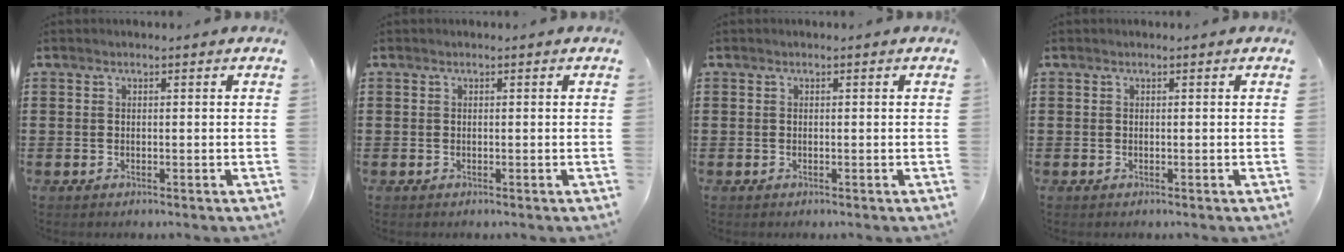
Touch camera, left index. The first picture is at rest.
{"total": 0.0}
{"total": 0.0}
{"total": 0.0}